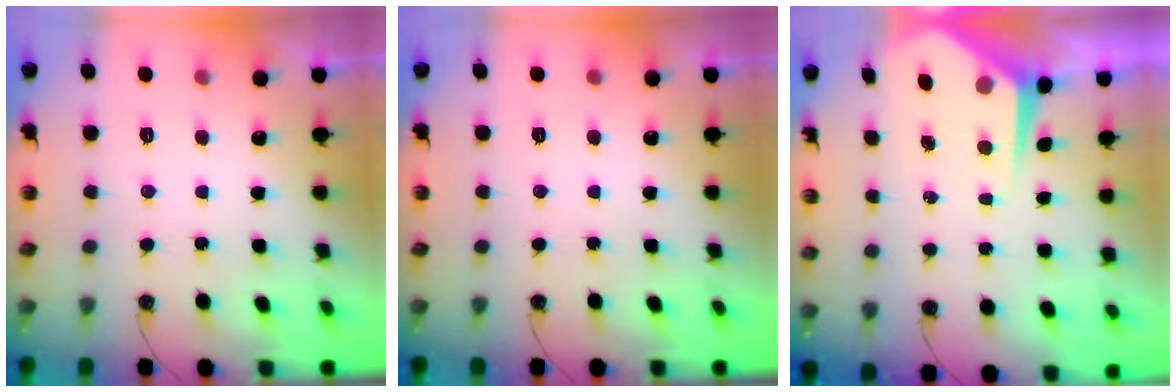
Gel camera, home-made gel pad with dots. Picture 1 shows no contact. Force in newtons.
{"total": 0.0}
{"total": 4.9, "press": 4.8, "slide": 0.5}